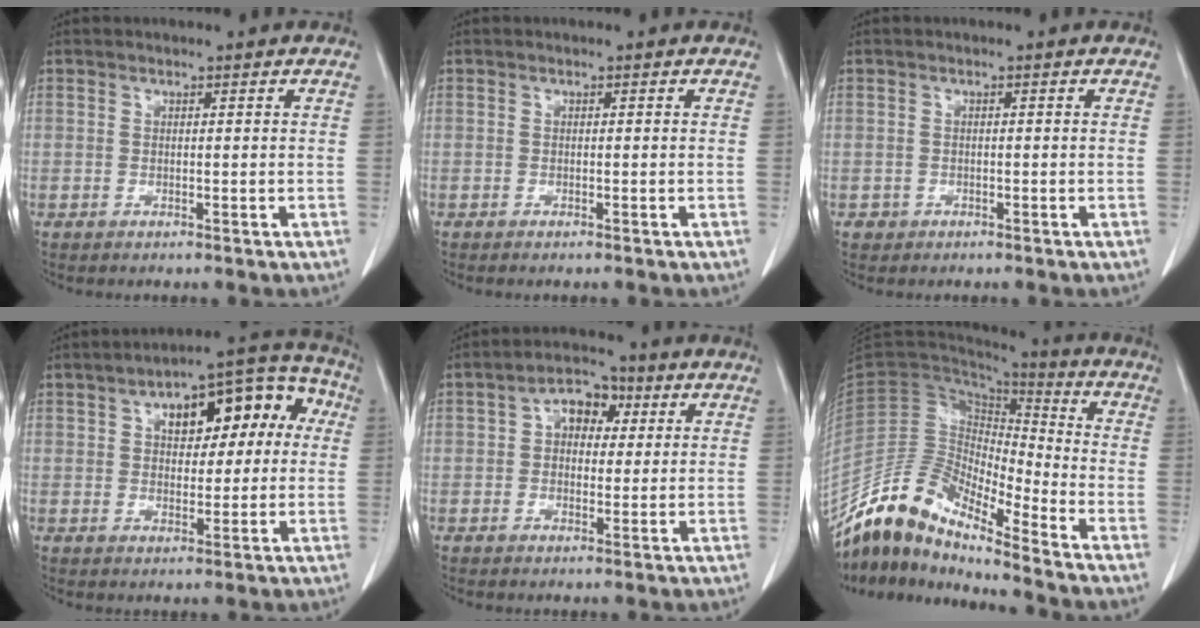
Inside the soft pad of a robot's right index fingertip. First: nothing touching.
{"total": 0.9, "force": [-0.7, 0.1, 0.5], "torque": [-0.010, -0.002, -0.009]}
{"total": 1.1, "force": [-0.6, 0.9, 0.0], "torque": [-0.004, 0.005, -0.009]}
{"total": 14.1, "force": [3.7, 6.7, 11.9], "torque": [-0.149, 0.054, 0.051]}
{"total": 6.2, "force": [1.7, 4.1, 4.4], "torque": [-0.072, 0.026, 0.024]}
{"total": 13.1, "force": [-11.6, 2.3, 5.5], "torque": [-0.105, 0.039, -0.221]}